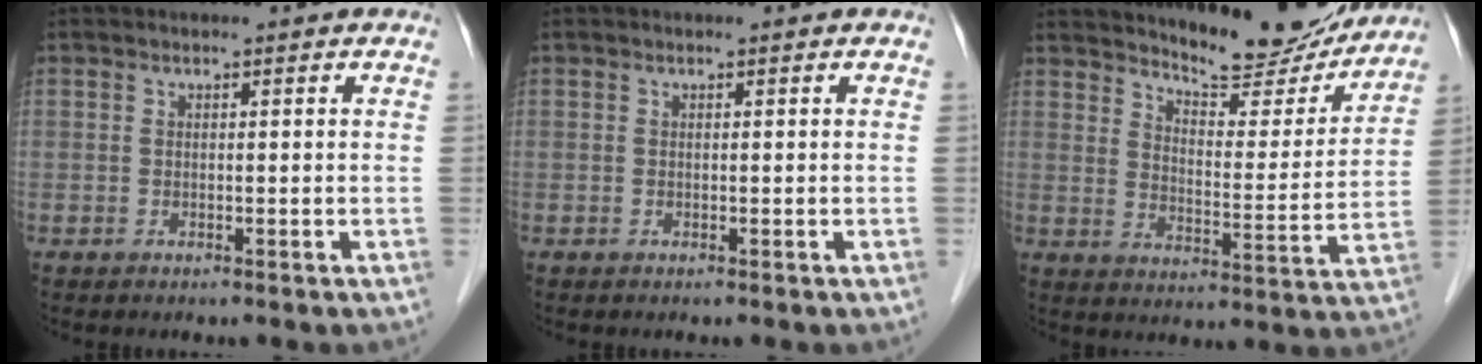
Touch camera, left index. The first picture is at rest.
{"total": 0.0}
{"total": 14.7, "force": [13.8, 2.5, 4.5], "torque": [-0.062, -0.025, 0.189]}